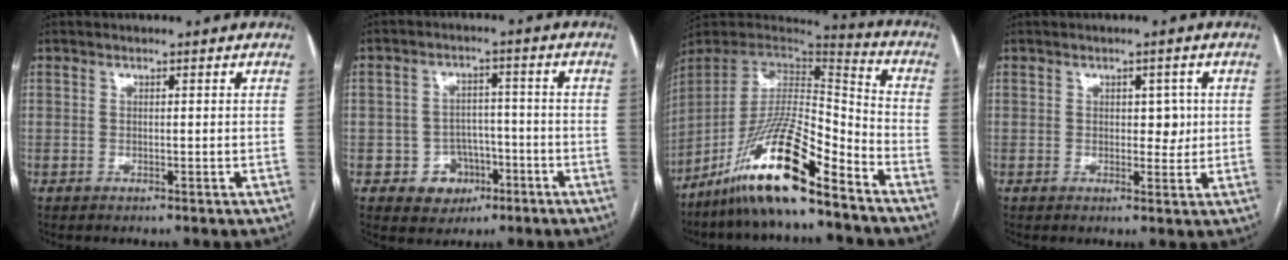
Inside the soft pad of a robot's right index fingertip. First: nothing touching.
{"total": 6.0, "force": [-2.5, 5.3, 1.3], "torque": [-0.011, 0.014, -0.029]}
{"total": 17.5, "force": [-12.1, 2.3, 12.4], "torque": [-0.249, -0.010, -0.223]}
{"total": 3.0, "force": [0.5, 1.8, 2.4], "torque": [-0.024, 0.001, 0.008]}